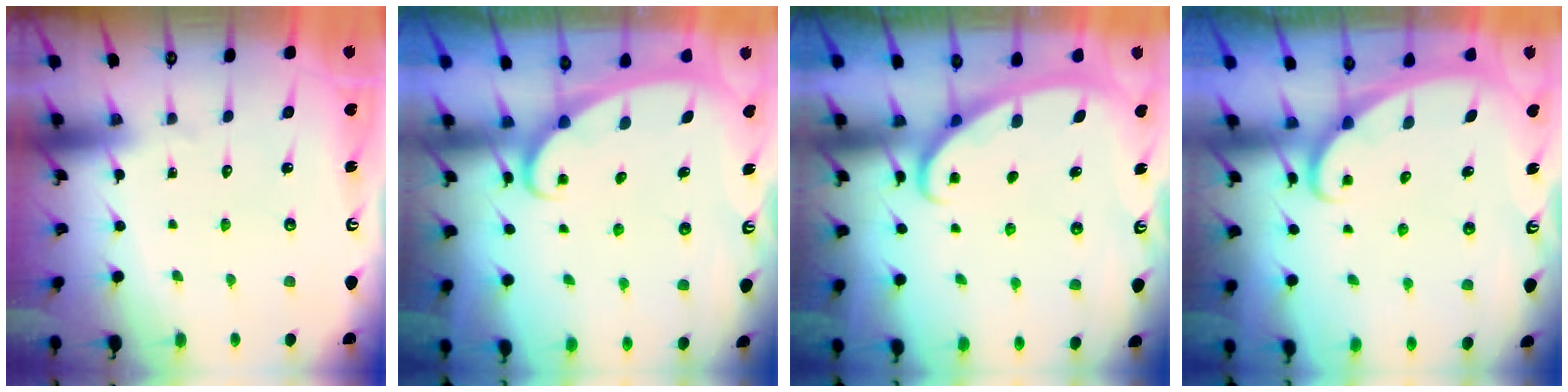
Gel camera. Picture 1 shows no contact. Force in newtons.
{"total": 2.6, "press": 2.6, "slide": 0.3}
{"total": 2.8, "press": 2.8, "slide": 0.4}
{"total": 2.2, "press": 2.2, "slide": 0.1}